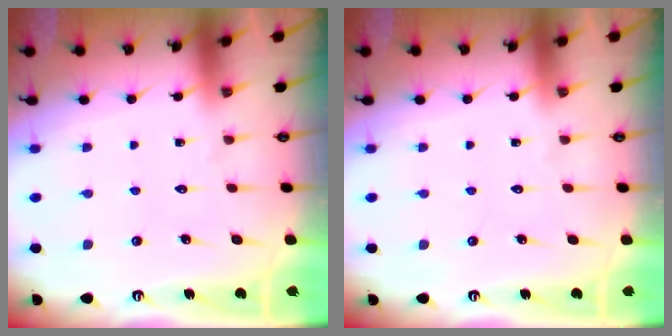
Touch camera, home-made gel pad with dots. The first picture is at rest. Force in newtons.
{"total": 0.0}